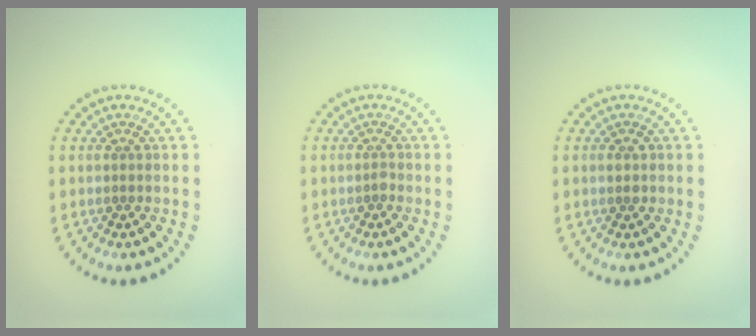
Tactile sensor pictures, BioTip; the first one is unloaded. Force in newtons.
{"total": 0.6, "press": 0.4, "slide": 0.4}
{"total": 1.1, "press": 1.1, "slide": 0.1}